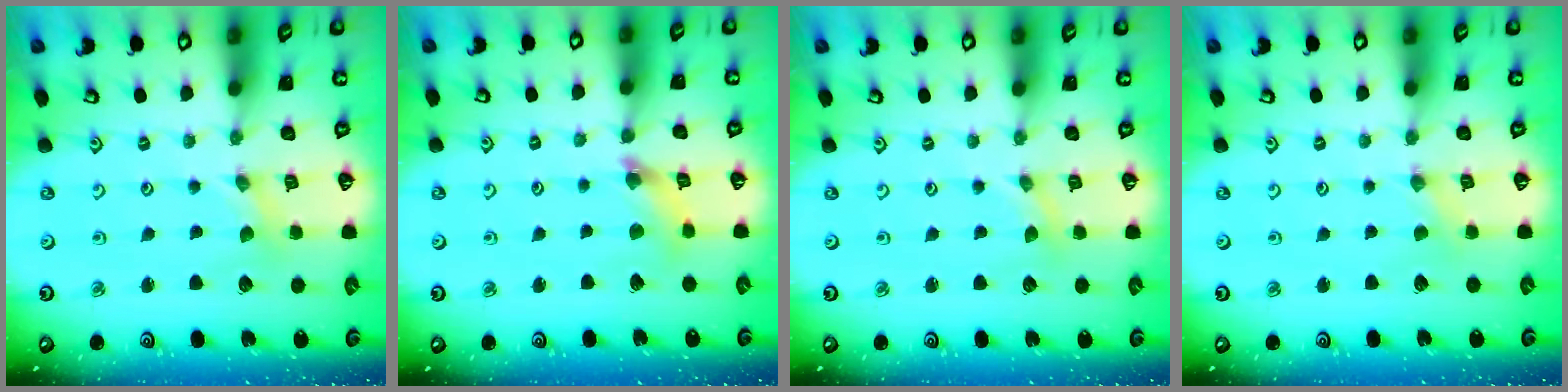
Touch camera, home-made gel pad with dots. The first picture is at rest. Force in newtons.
{"total": 5.4, "press": 5.3, "slide": 0.6}
{"total": 0.8, "press": 0.8, "slide": 0.0}
{"total": 0.0}